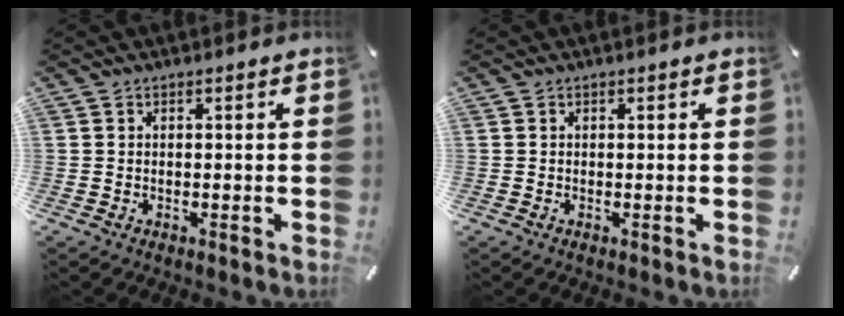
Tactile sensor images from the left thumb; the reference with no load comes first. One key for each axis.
{"total": 0.0}